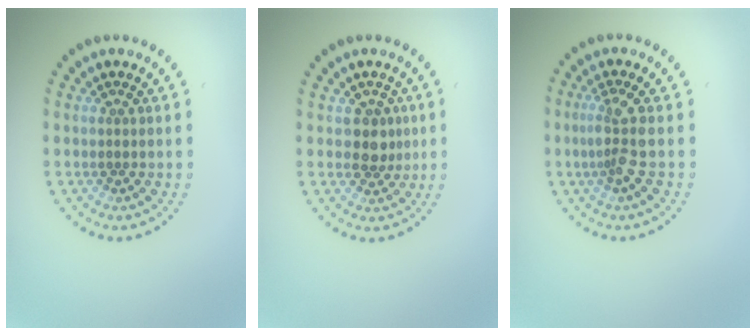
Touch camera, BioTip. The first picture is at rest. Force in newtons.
{"total": 2.0, "press": 1.8, "slide": 0.9}
{"total": 2.4, "press": 2.0, "slide": 1.4}